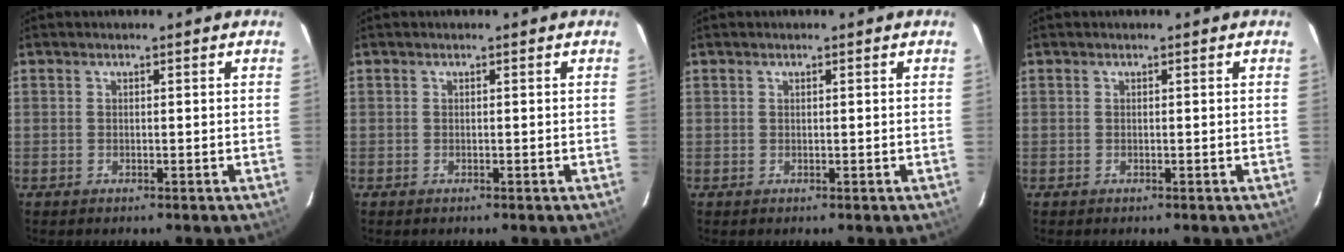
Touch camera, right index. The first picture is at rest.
{"total": 0.0}
{"total": 0.0}
{"total": 0.0}